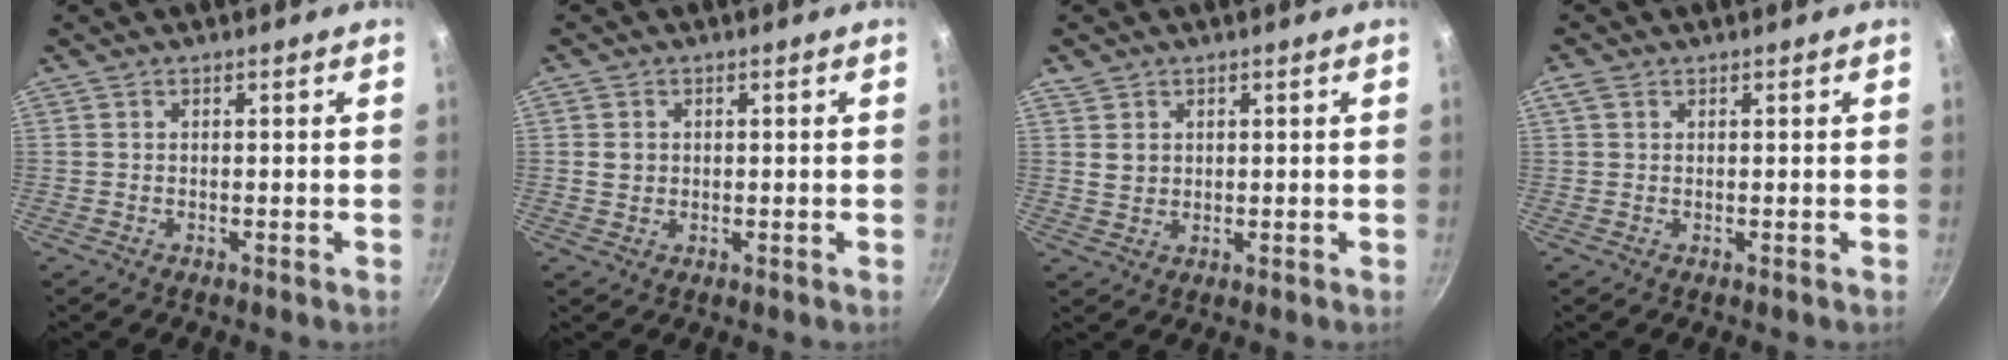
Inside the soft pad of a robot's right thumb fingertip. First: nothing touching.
{"total": 2.6, "force": [0.2, 2.3, 1.3], "torque": [-0.015, 0.004, 0.004]}
{"total": 3.0, "force": [1.2, 2.5, 1.1], "torque": [-0.009, 0.000, 0.024]}
{"total": 1.8, "force": [0.8, 1.2, 1.1], "torque": [-0.024, 0.005, 0.016]}